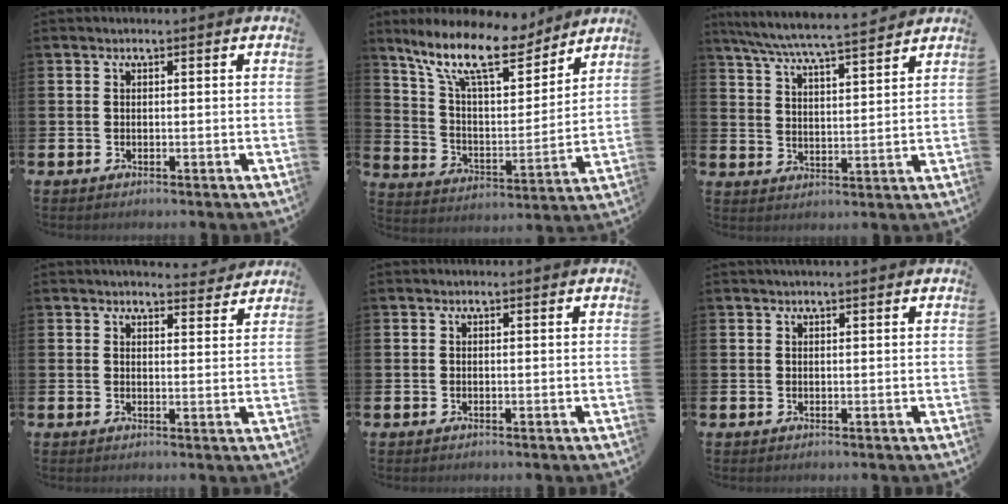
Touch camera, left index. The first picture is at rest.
{"total": 13.5, "force": [10.4, 4.7, 7.3], "torque": [-0.170, -0.052, 0.182]}
{"total": 7.0, "force": [6.6, 0.1, 2.3], "torque": [-0.071, -0.041, 0.117]}
{"total": 3.4, "force": [3.4, 0.5, 0.2], "torque": [0.007, -0.024, 0.058]}
{"total": 0.0}
{"total": 0.9, "force": [0.8, 0.0, 0.4], "torque": [0.001, -0.003, 0.012]}